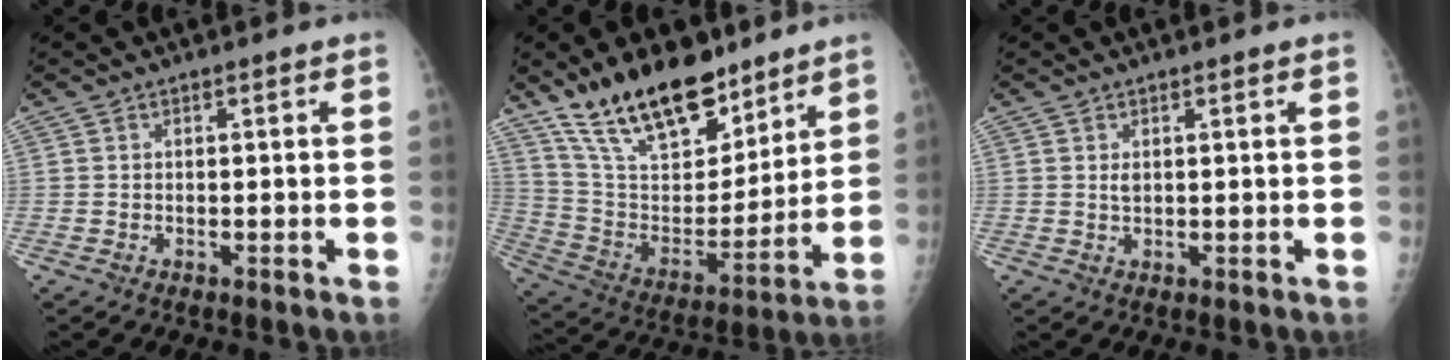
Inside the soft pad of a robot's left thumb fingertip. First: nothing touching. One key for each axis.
{"total": 21.4, "fx": 15.5, "fy": 9.5, "fz": 11.4, "tx": -0.156, "ty": -0.075, "tz": 0.279}
{"total": 1.3, "fx": 0.6, "fy": 0.6, "fz": 0.9, "tx": -0.014, "ty": -0.004, "tz": 0.013}